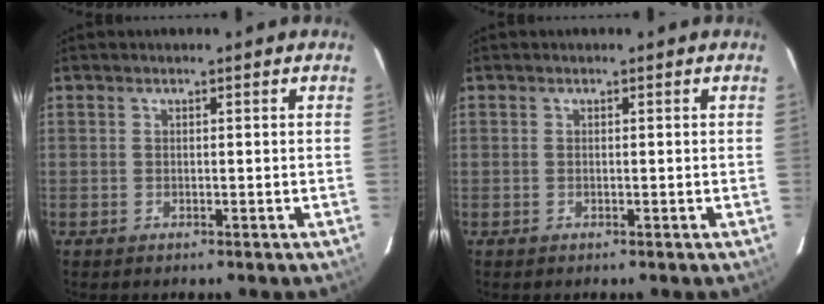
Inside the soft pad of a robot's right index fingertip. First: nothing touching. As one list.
[{"total": 0.0}]